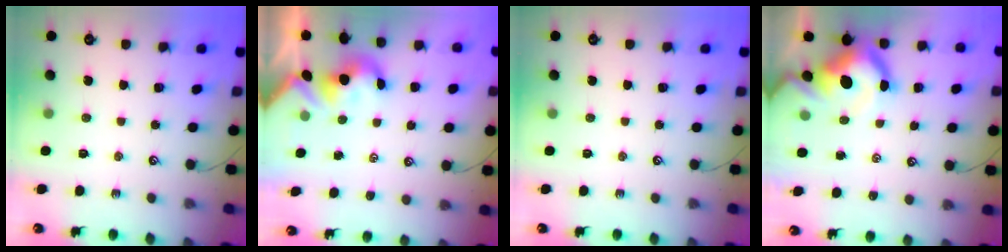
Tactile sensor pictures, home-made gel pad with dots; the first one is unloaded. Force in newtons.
{"total": 2.2, "press": 2.1, "slide": 0.5}
{"total": 0.0}
{"total": 13.7, "press": 13.6, "slide": 1.9}